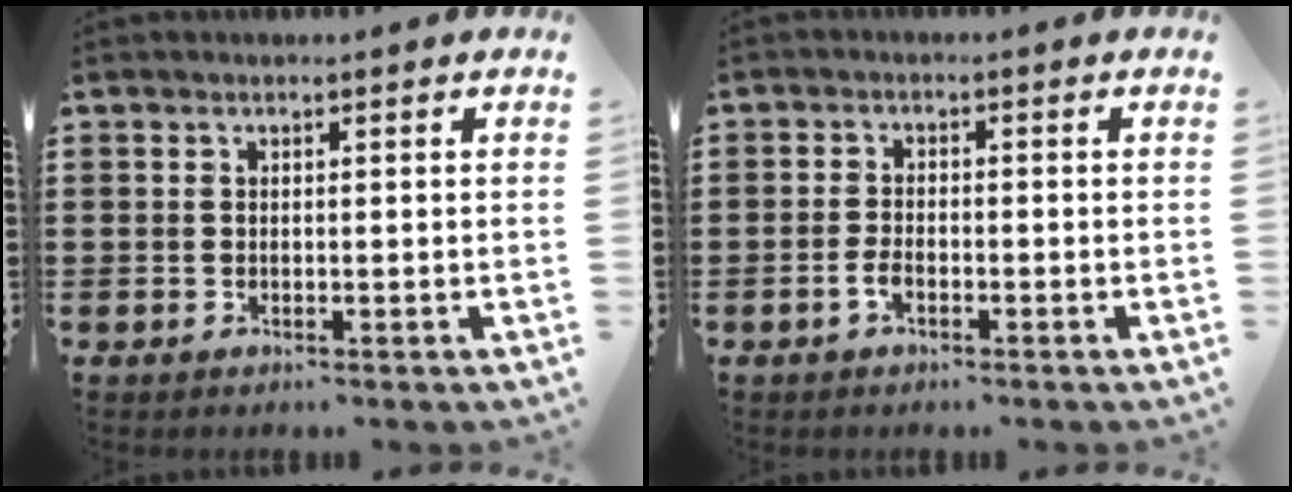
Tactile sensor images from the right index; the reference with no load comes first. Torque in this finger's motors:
{"motor_torque": [1.57, 0.56, 0.22, 0.08]}